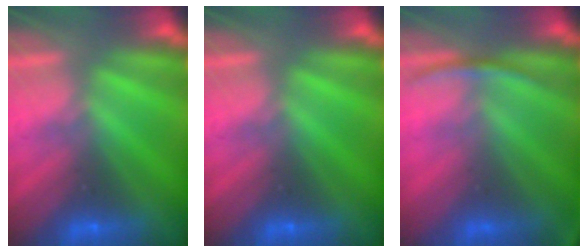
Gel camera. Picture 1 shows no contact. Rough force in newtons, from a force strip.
{"total": 0.0}
{"total": 2.7}